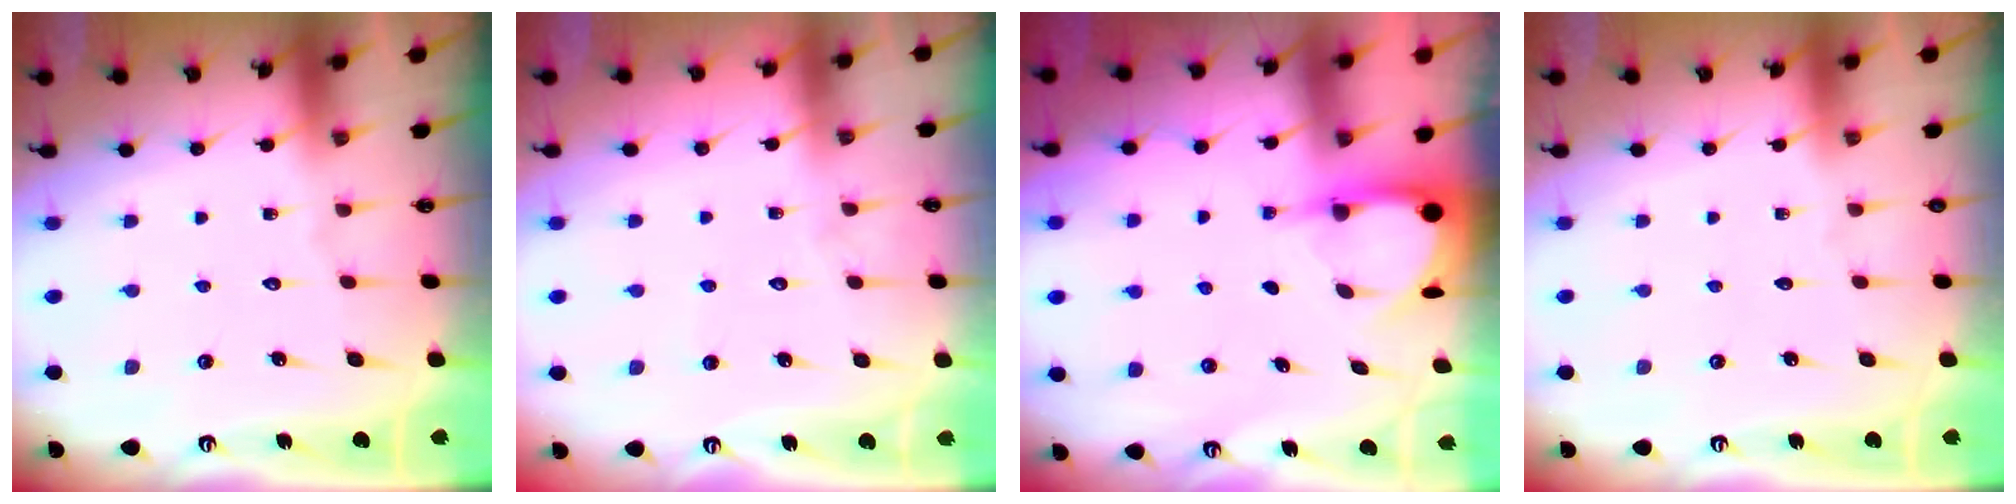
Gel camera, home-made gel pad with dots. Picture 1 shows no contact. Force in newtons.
{"total": 3.0, "press": 3.0, "slide": 0.3}
{"total": 4.0, "press": 4.0, "slide": 0.3}
{"total": 0.0}